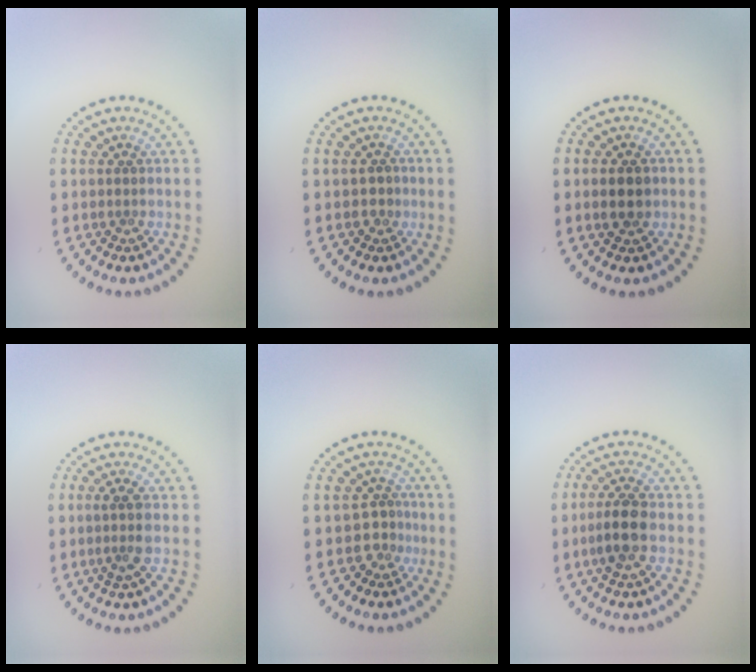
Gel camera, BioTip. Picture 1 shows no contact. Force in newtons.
{"total": 1.0, "press": 0.8, "slide": 0.6}
{"total": 2.3, "press": 2.3, "slide": 0.2}
{"total": 1.9, "press": 1.5, "slide": 1.2}
{"total": 2.0, "press": 1.3, "slide": 1.5}
{"total": 3.4, "press": 3.2, "slide": 0.9}